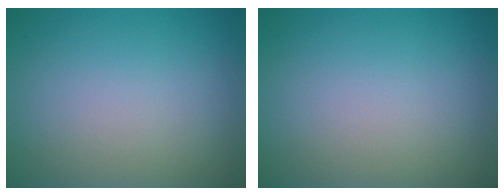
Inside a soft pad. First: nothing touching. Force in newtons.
{"total": 0.0}